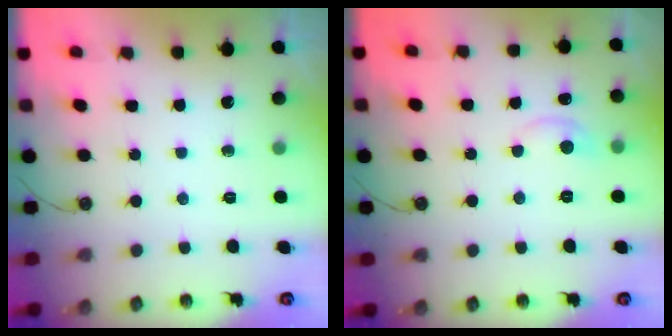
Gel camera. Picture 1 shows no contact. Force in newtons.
{"total": 1.0, "press": 0.7, "slide": 0.8}